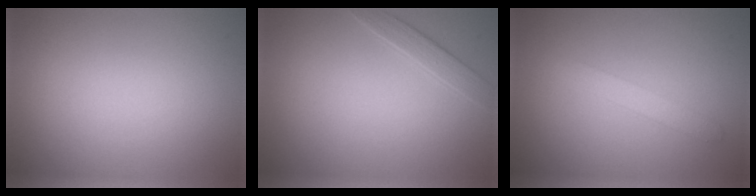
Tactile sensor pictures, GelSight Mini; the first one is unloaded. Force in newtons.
{"total": 1.4, "press": 1.4, "slide": 0.1}
{"total": 1.4, "press": 1.4, "slide": 0.1}